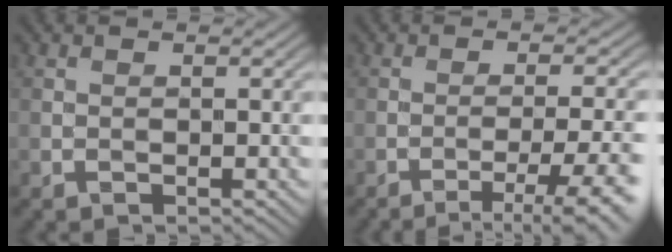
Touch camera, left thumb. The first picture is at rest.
{"total": 8.2, "force": [-4.6, 1.6, 6.6], "torque": [-0.105, 0.004, -0.056]}